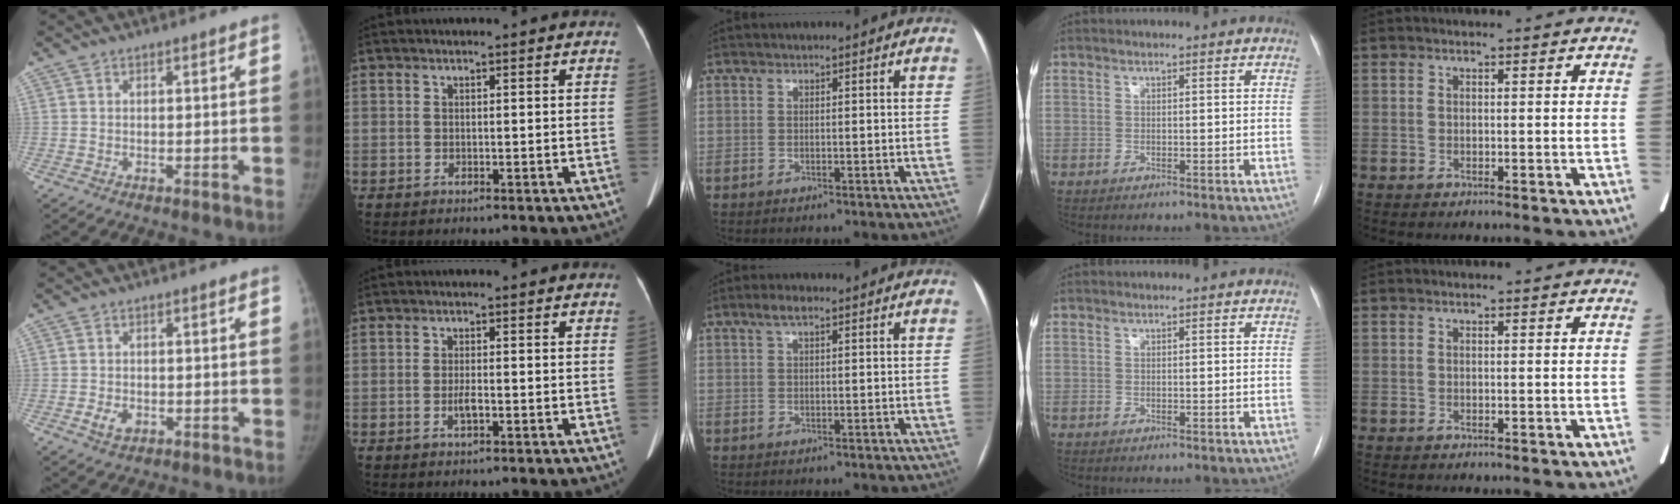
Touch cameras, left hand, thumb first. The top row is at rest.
{"thumb": {"total": 2.8, "force": [-0.9, 2.1, 1.7], "torque": [-0.025, 0.003, -0.011]}, "index": {"total": 1.7, "force": [-0.6, 0.3, 1.5], "torque": [-0.032, -0.001, -0.009]}, "middle": {"total": 2.4, "force": [1.4, 0.7, 1.8], "torque": [-0.036, 0.015, 0.026]}}